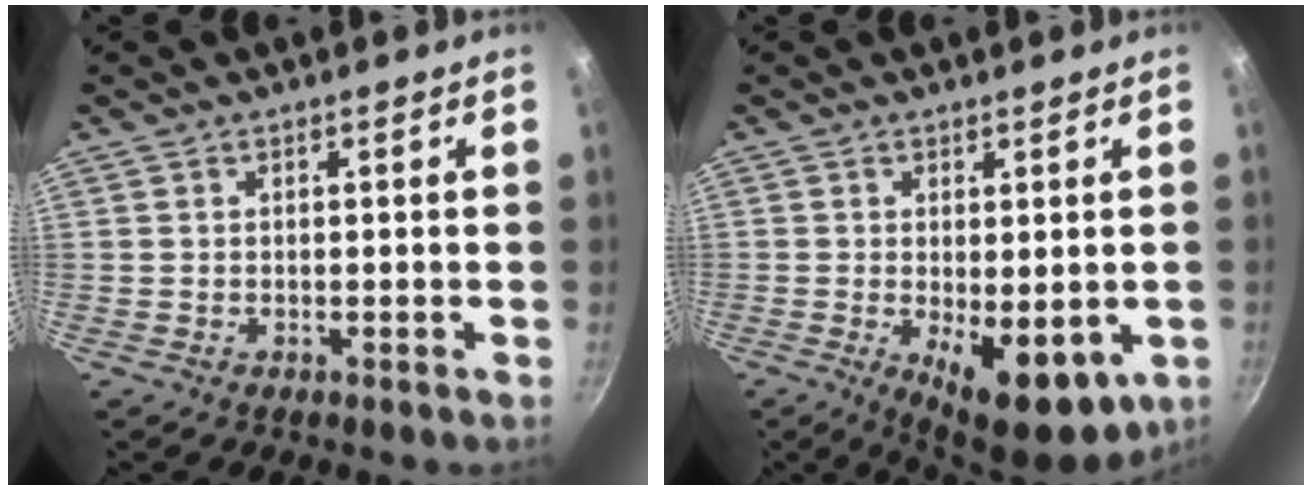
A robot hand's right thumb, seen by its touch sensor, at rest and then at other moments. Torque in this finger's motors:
{"motor_torque": [-0.06, 0.88, -0.03, 0.05, 0.27]}